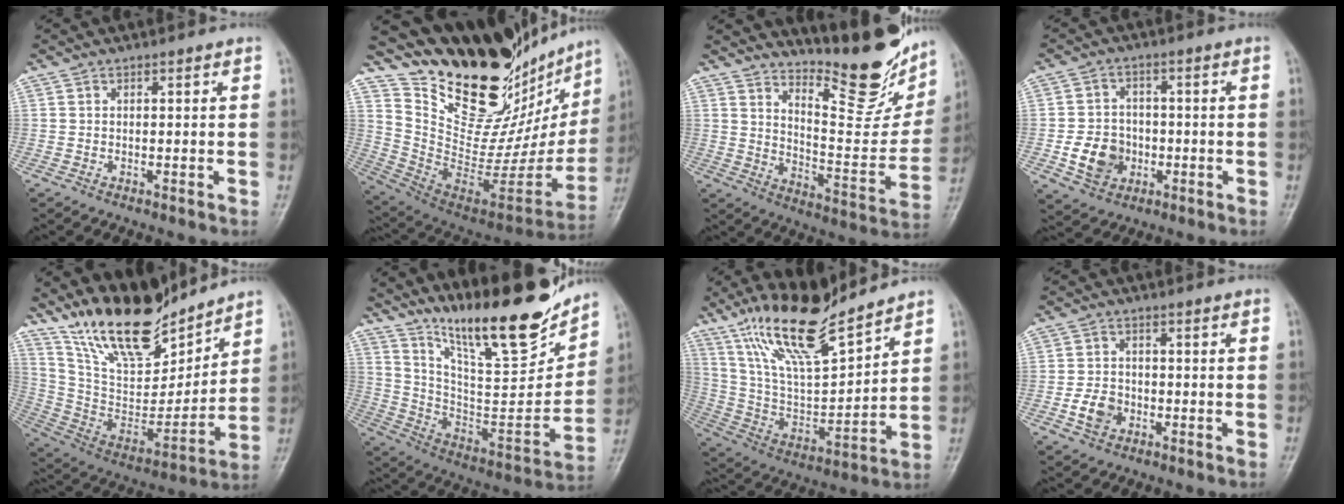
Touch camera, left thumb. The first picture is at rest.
{"total": 30.1, "force": [24.3, 10.9, 14.1], "torque": [-0.184, -0.135, 0.384]}
{"total": 20.2, "force": [15.8, 5.7, 11.2], "torque": [-0.114, -0.126, 0.233]}
{"total": 7.8, "force": [-1.8, 6.7, 3.7], "torque": [-0.041, 0.011, -0.028]}
{"total": 19.9, "force": [16.4, 6.8, 9.1], "torque": [-0.109, -0.098, 0.303]}
{"total": 22.9, "force": [17.6, 4.9, 13.9], "torque": [-0.180, -0.105, 0.302]}
{"total": 18.0, "force": [14.2, 4.0, 10.3], "torque": [-0.165, -0.072, 0.275]}
{"total": 4.6, "force": [-1.5, 3.7, 2.4], "torque": [-0.035, 0.010, -0.028]}